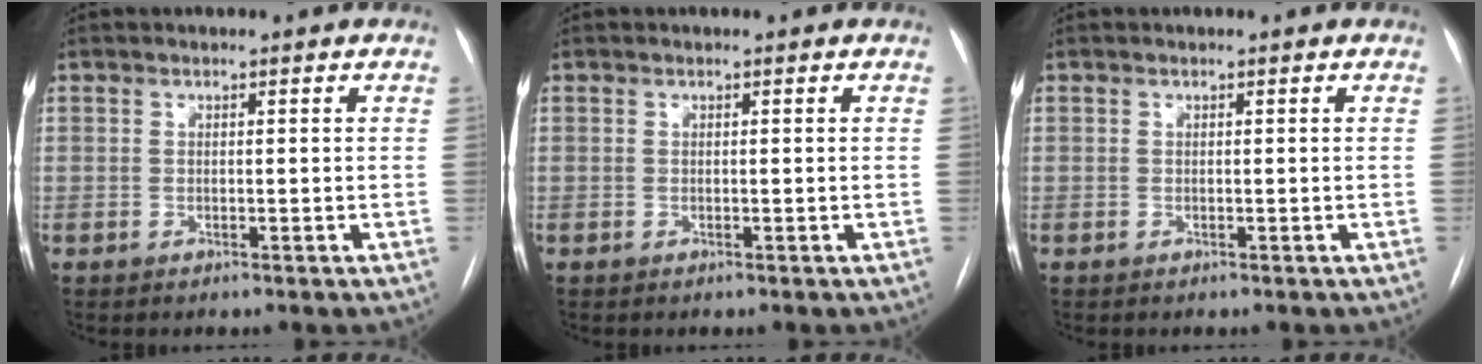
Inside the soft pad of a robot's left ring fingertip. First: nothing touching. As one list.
[{"total": 0.0}, {"total": 0.0}]